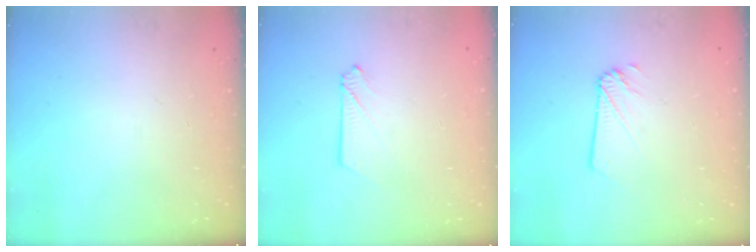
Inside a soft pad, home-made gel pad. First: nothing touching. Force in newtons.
{"total": 2.7, "press": 2.7, "slide": 0.3}
{"total": 1.6, "press": 1.6, "slide": 0.1}